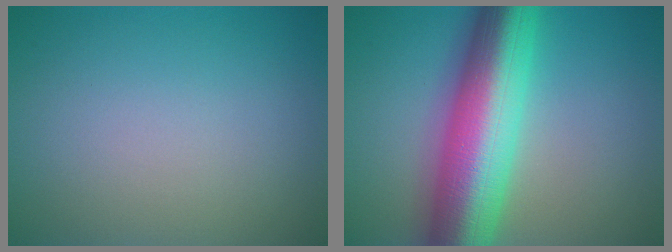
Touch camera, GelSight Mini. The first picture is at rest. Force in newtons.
{"total": 13.1, "press": 13.1, "slide": 0.1}